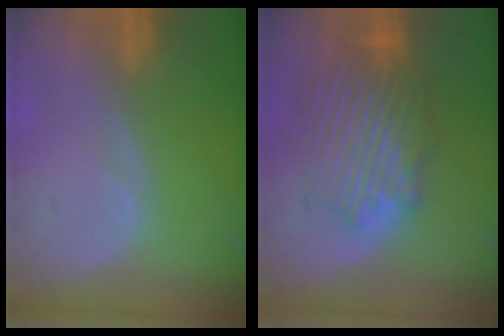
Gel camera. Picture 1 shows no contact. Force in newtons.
{"total": 8.8, "press": 8.5, "slide": 2.3}